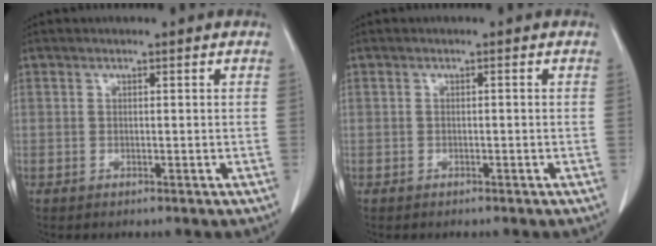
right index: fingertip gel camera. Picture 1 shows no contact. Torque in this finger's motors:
{"motor_torque": [0.00, -0.05, -0.01, 0.01]}